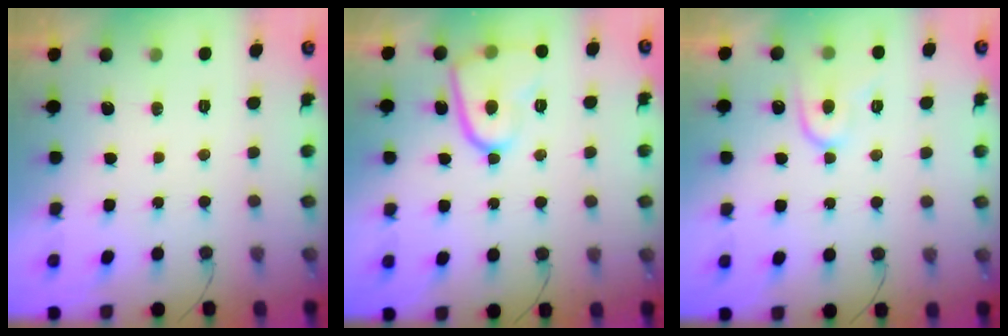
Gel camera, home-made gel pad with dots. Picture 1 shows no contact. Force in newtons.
{"total": 11.3, "press": 11.2, "slide": 1.5}
{"total": 10.5, "press": 10.5, "slide": 0.7}